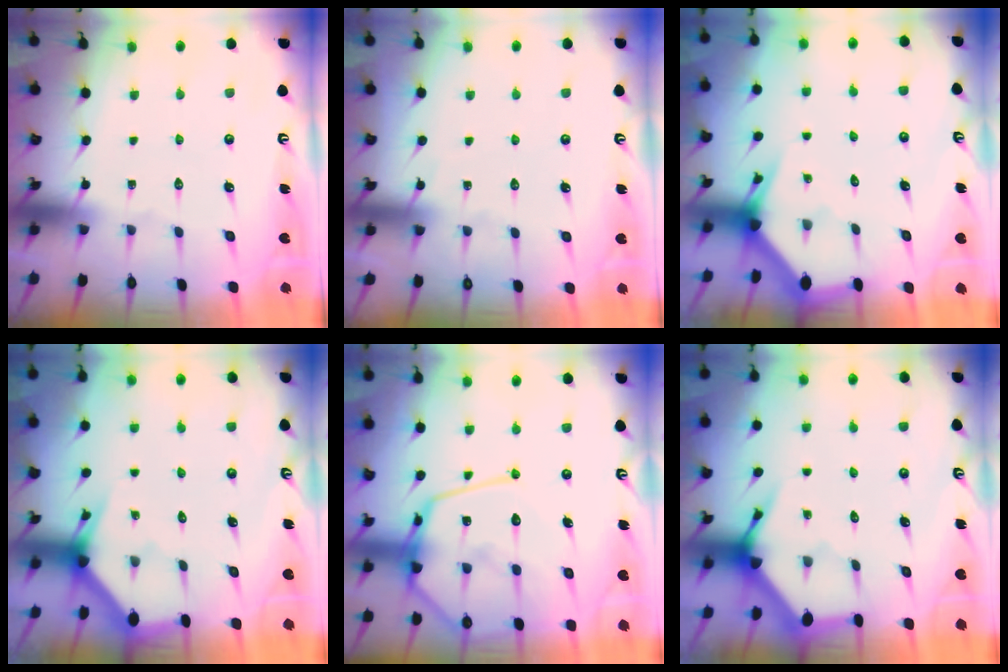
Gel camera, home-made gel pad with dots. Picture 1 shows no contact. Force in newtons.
{"total": 4.8, "press": 4.7, "slide": 0.6}
{"total": 3.2, "press": 3.2, "slide": 0.1}
{"total": 2.9, "press": 2.9, "slide": 0.1}
{"total": 19.1, "press": 19.0, "slide": 1.7}
{"total": 3.7, "press": 3.6, "slide": 0.4}